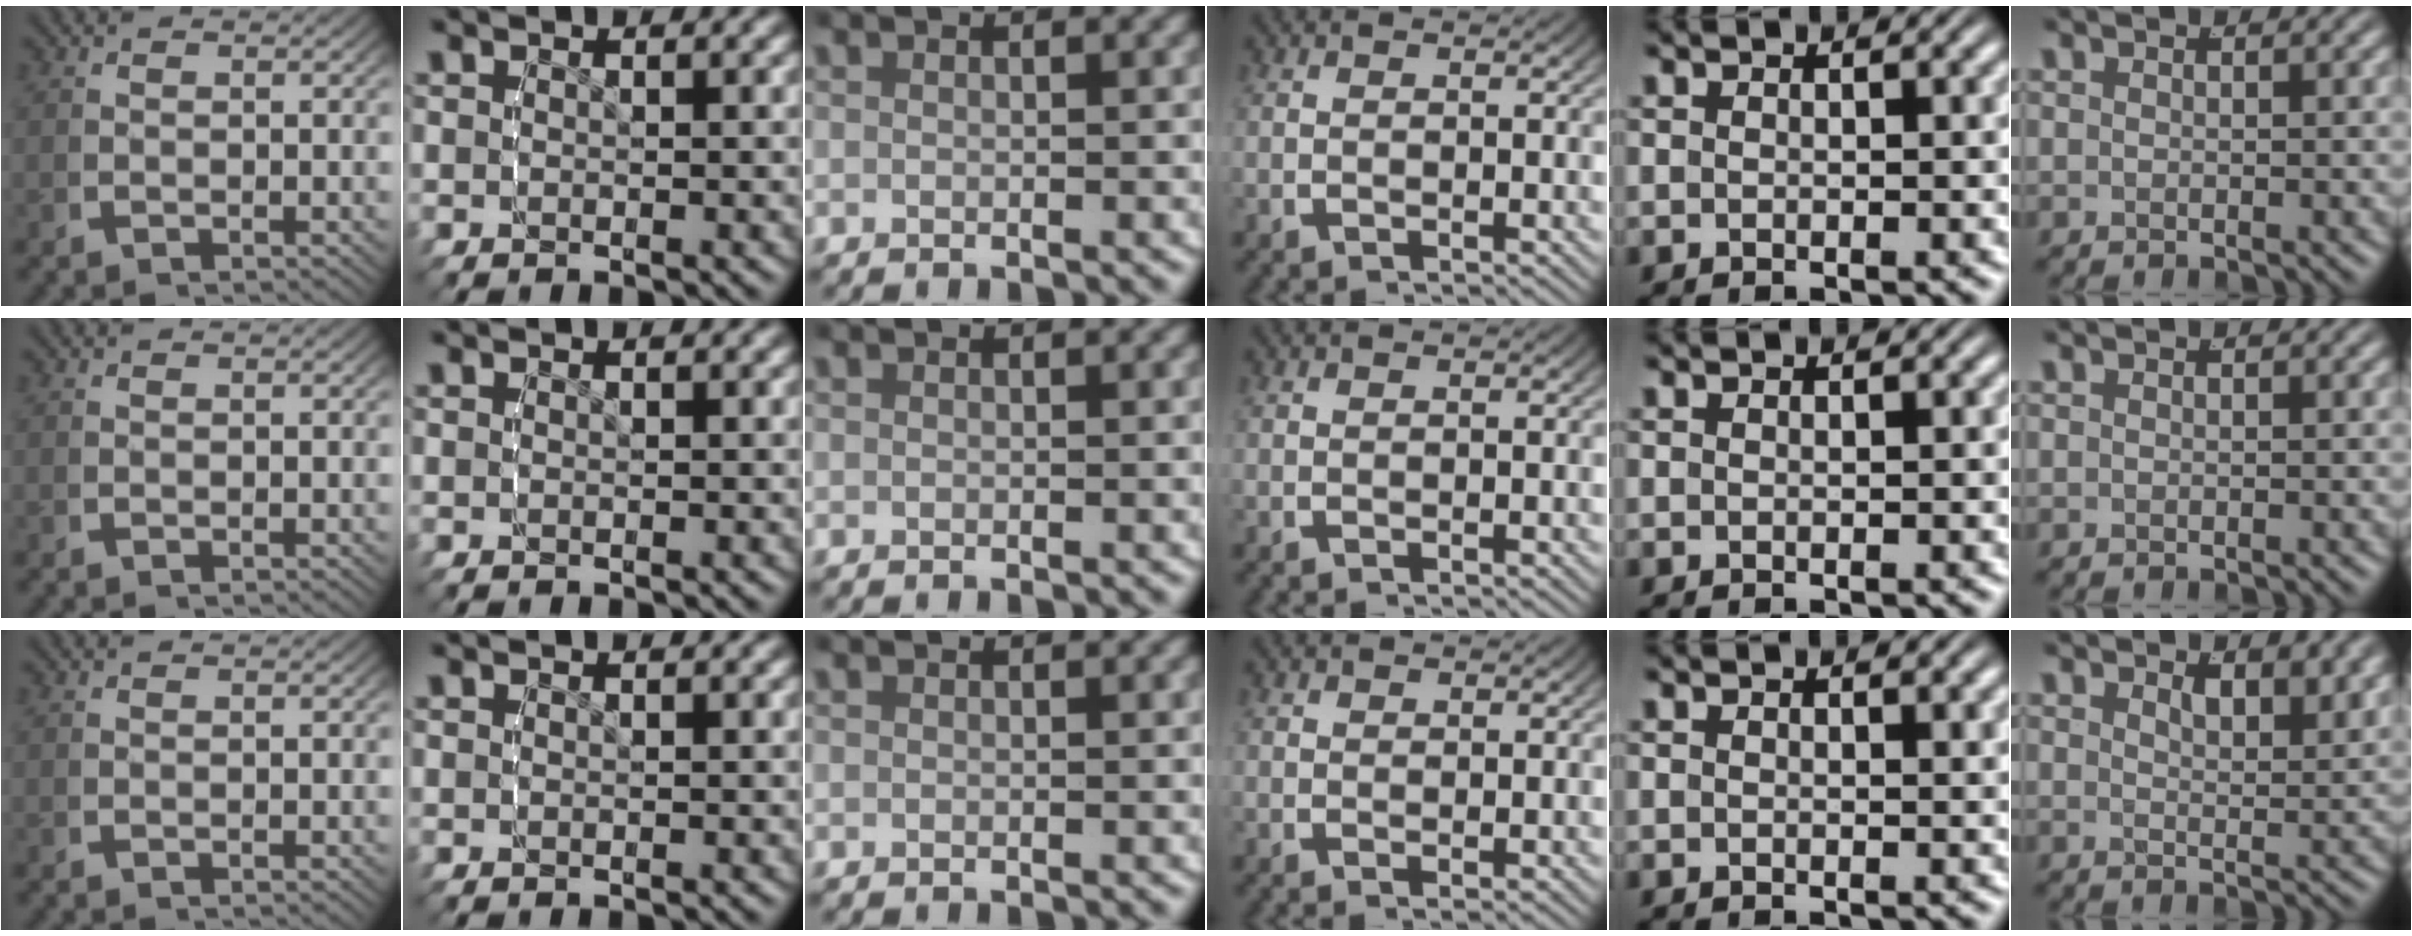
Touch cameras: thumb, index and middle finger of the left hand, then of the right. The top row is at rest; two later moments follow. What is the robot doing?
{"motion": "lift_and_place", "object": "sponge"}